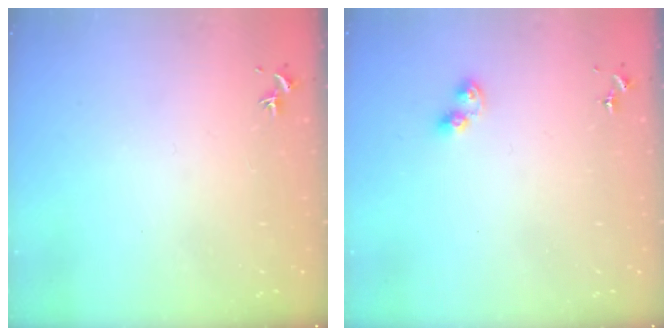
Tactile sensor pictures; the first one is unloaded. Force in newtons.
{"total": 4.7, "press": 4.6, "slide": 0.4}